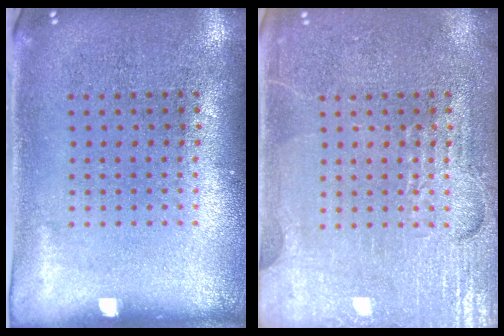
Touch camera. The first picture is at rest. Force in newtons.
{"total": 5.4, "press": 5.3, "slide": 0.6}